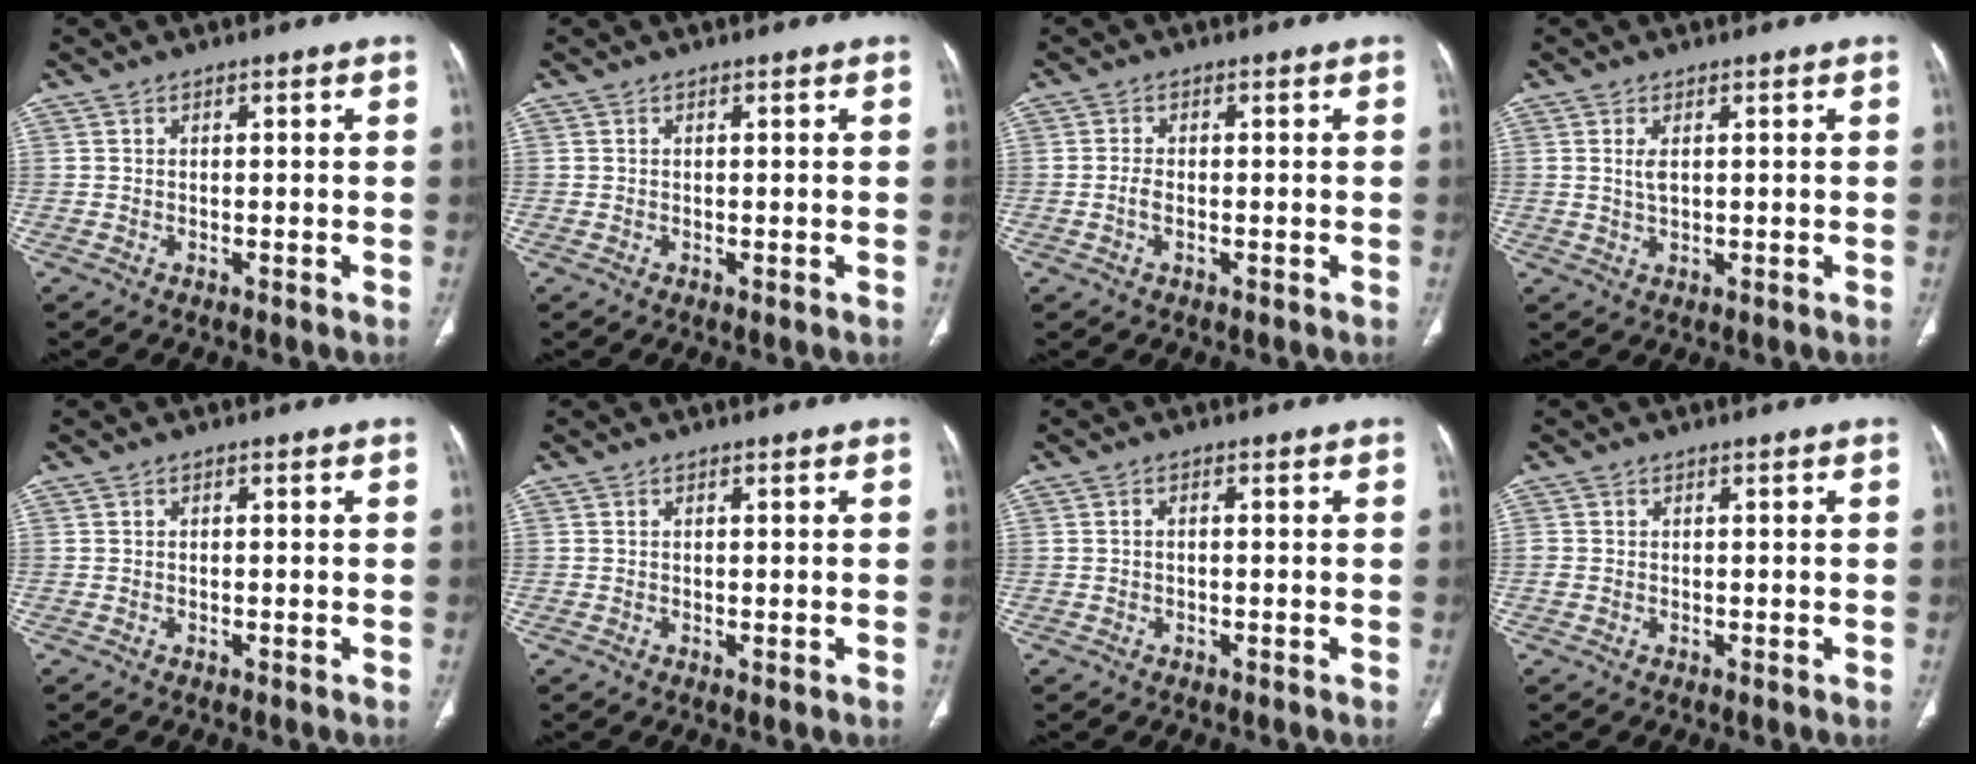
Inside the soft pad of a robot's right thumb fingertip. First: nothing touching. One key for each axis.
{"total": 0.0}
{"total": 1.3, "fx": -0.3, "fy": 0.7, "fz": 1.1, "tx": -0.027, "ty": 0.003, "tz": -0.007}
{"total": 2.4, "fx": 0.6, "fy": 1.1, "fz": 2.0, "tx": -0.044, "ty": -0.003, "tz": 0.016}
{"total": 0.0}
{"total": 0.0}
{"total": 0.8, "fx": -0.1, "fy": 0.4, "fz": 0.7, "tx": -0.014, "ty": 0.003, "tz": -0.004}
{"total": 0.8, "fx": -0.1, "fy": 0.8, "fz": 0.3, "tx": -0.002, "ty": 0.003, "tz": -0.002}